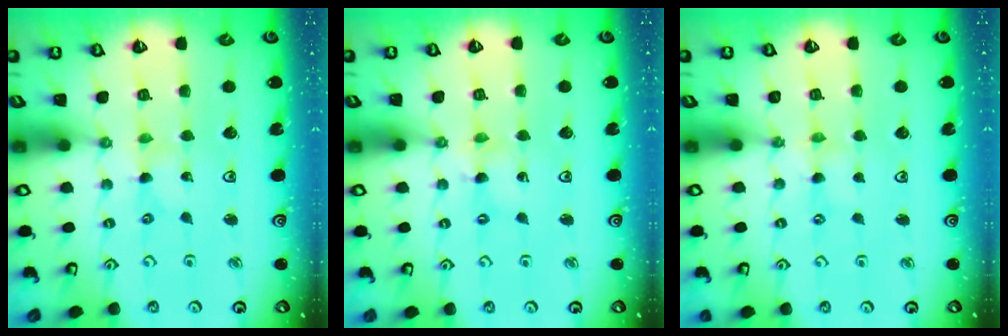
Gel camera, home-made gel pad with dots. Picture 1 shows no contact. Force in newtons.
{"total": 0.9, "press": 0.9, "slide": 0.2}
{"total": 1.2, "press": 1.1, "slide": 0.3}